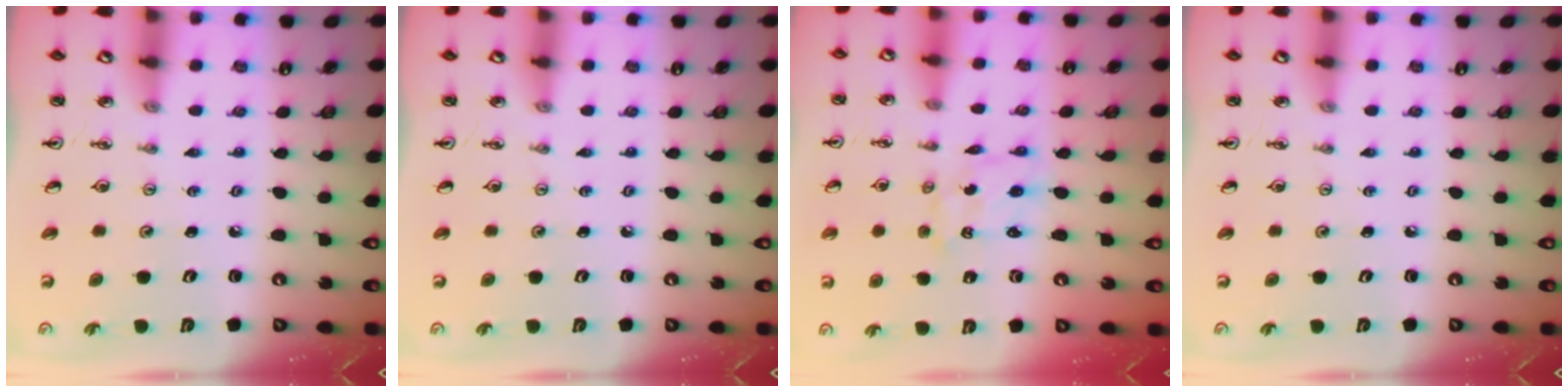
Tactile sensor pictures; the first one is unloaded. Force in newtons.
{"total": 0.0}
{"total": 1.6, "press": 1.3, "slide": 0.8}
{"total": 0.0}